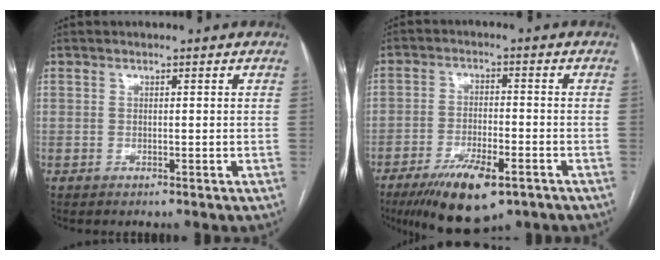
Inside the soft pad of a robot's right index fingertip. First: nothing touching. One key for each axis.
{"total": 11.2, "fx": -6.8, "fy": 3.4, "fz": 8.2, "tx": -0.141, "ty": -0.016, "tz": -0.109}